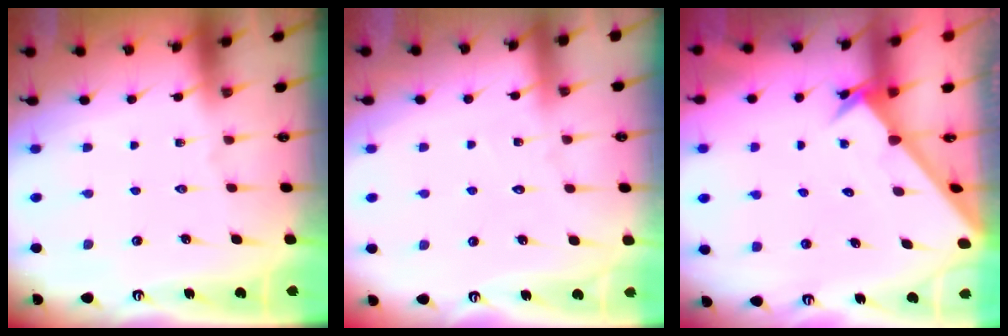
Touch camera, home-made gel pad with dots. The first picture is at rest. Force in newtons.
{"total": 3.0, "press": 3.0, "slide": 0.3}
{"total": 2.6, "press": 2.6, "slide": 0.2}